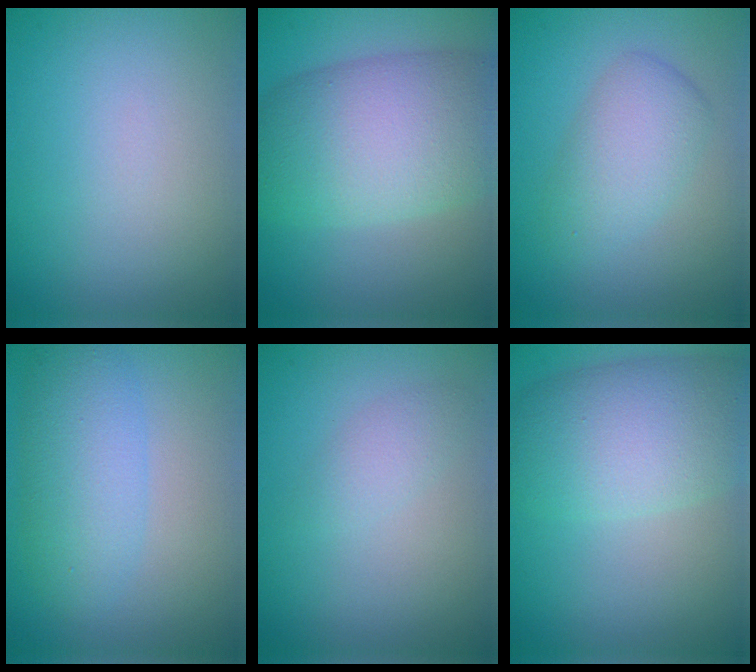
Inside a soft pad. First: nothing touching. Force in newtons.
{"total": 10.1, "press": 10.1, "slide": 0.7}
{"total": 3.5, "press": 3.5, "slide": 0.1}
{"total": 4.4, "press": 4.3, "slide": 0.4}
{"total": 1.4, "press": 1.4, "slide": 0.1}
{"total": 7.6, "press": 7.6, "slide": 0.1}